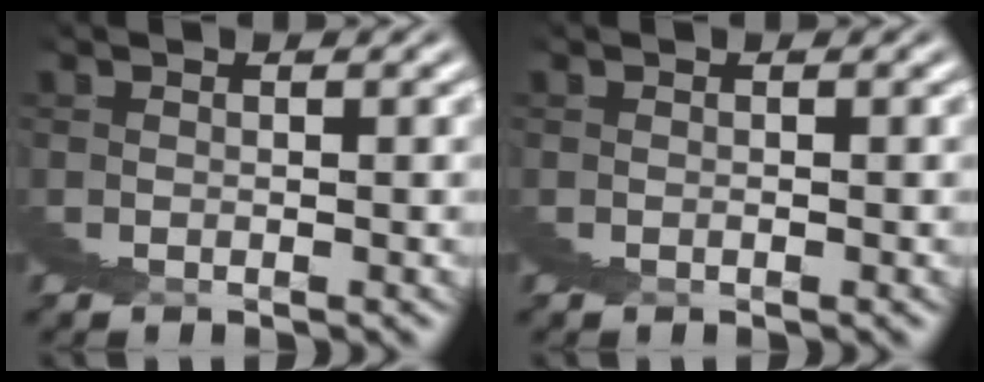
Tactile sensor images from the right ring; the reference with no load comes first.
{"total": 0.0}